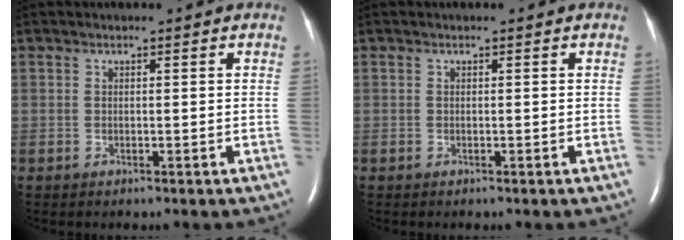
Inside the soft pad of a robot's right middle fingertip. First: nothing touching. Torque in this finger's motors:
{"motor_torque": [0.57, -1.57, -0.45, -0.21]}